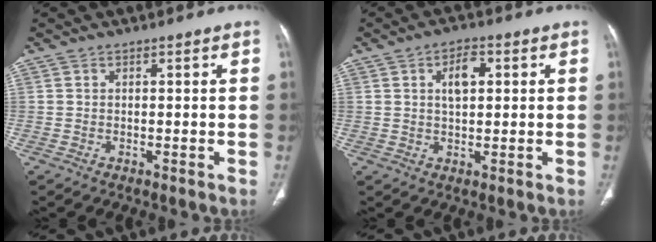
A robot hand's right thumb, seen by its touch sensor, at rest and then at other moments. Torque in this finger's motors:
{"motor_torque": [-0.37, 0.64, -0.06, 0.12, 0.07]}